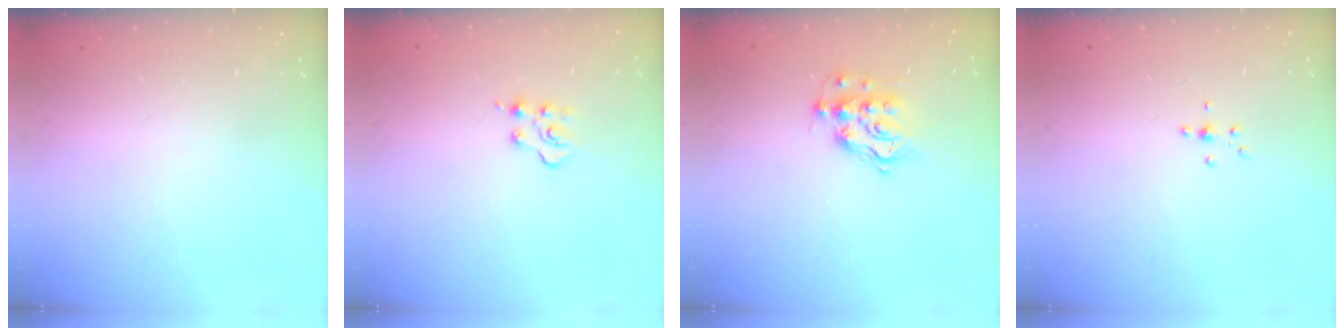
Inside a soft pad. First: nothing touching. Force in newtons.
{"total": 4.0, "press": 4.0, "slide": 0.4}
{"total": 10.7, "press": 10.7, "slide": 0.6}
{"total": 3.9, "press": 3.9, "slide": 0.7}